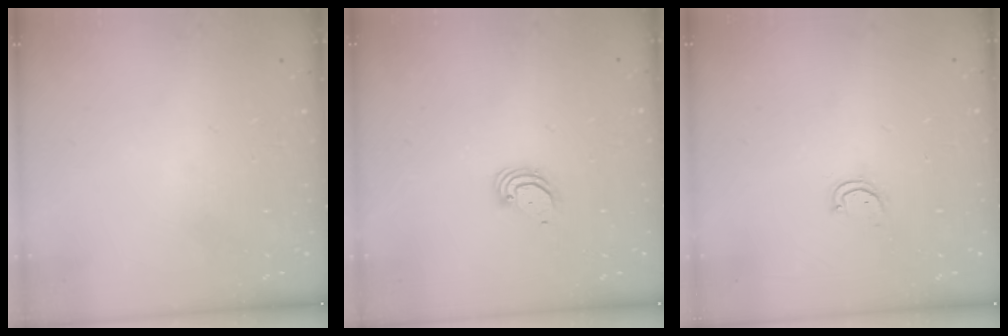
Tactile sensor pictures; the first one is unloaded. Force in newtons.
{"total": 3.7, "press": 3.7, "slide": 0.3}
{"total": 2.7, "press": 2.6, "slide": 0.3}